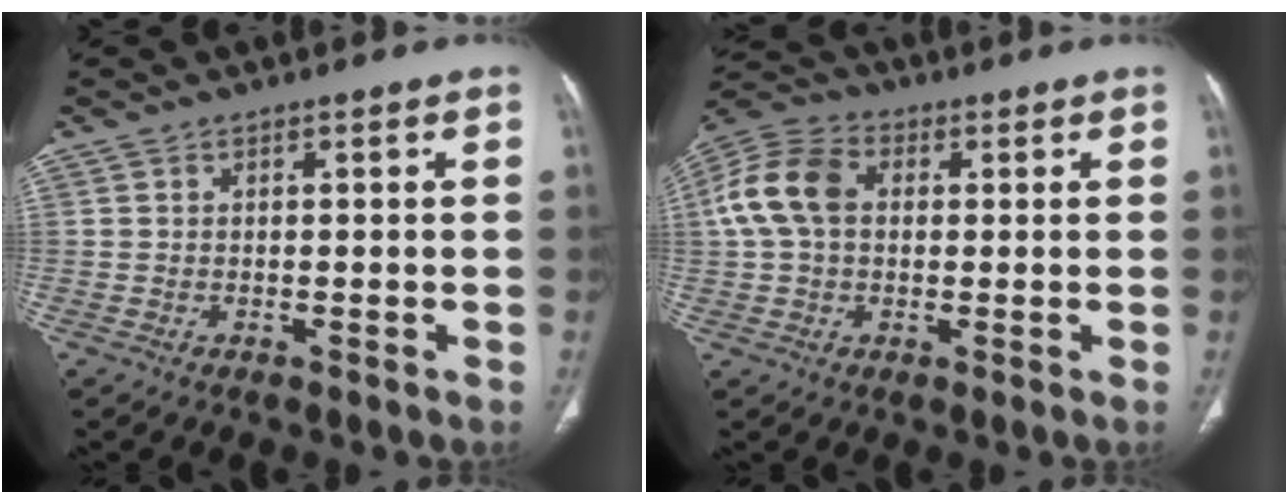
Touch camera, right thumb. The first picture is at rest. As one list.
[{"total": 11.4, "force": [1.6, 8.1, 7.9], "torque": [-0.162, 0.029, 0.024]}]